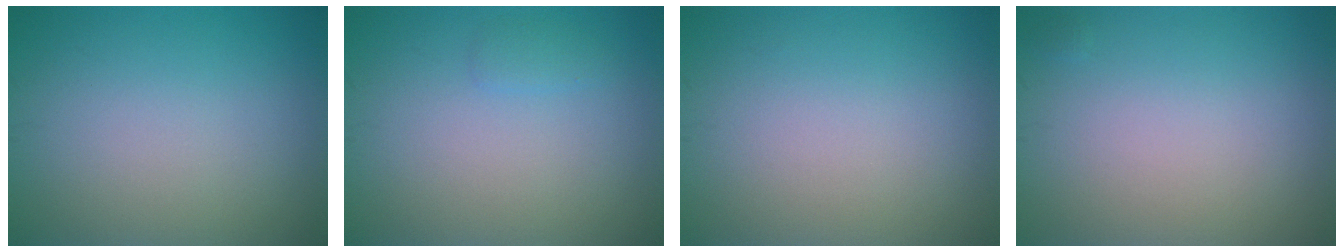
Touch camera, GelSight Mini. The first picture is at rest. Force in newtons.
{"total": 0.8, "press": 0.8, "slide": 0.1}
{"total": 0.0}
{"total": 0.0}